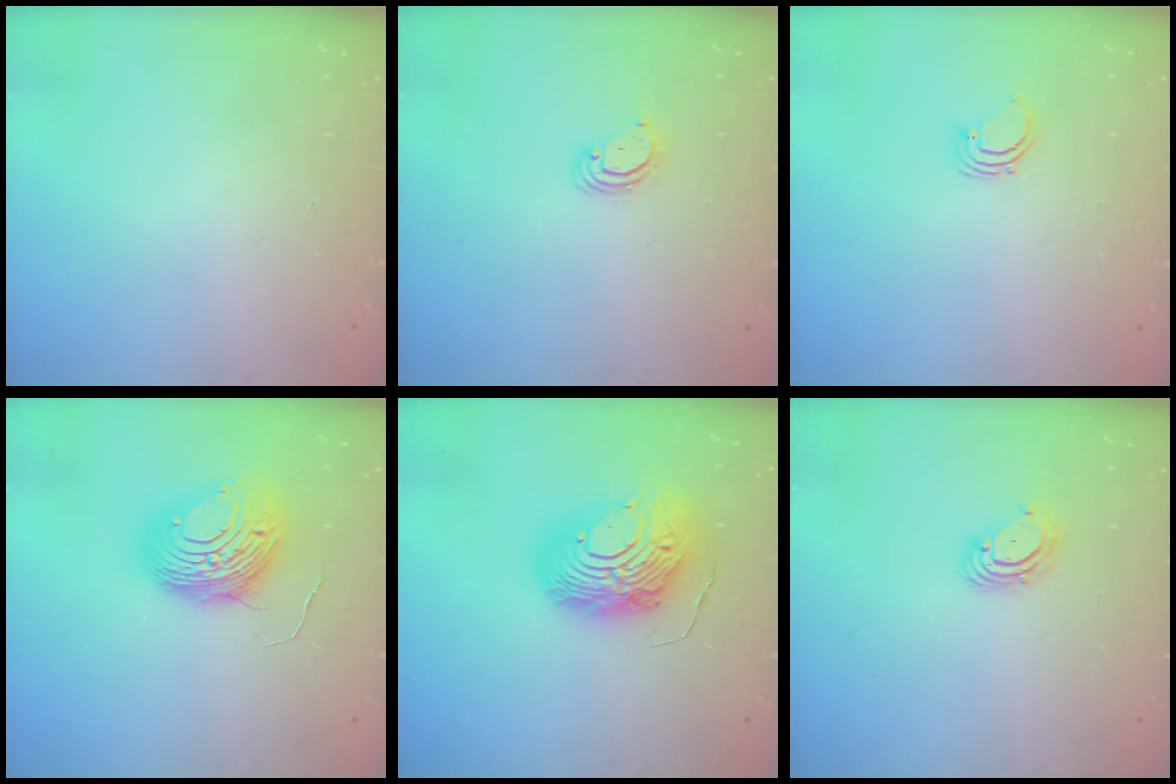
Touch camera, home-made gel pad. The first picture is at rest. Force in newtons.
{"total": 3.4, "press": 3.4, "slide": 0.1}
{"total": 2.3, "press": 2.3, "slide": 0.1}
{"total": 11.8, "press": 11.7, "slide": 1.2}
{"total": 16.1, "press": 16.0, "slide": 1.4}
{"total": 3.7, "press": 3.7, "slide": 0.1}